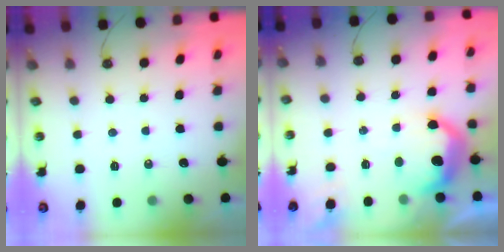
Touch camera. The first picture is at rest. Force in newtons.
{"total": 12.8, "press": 12.7, "slide": 0.7}